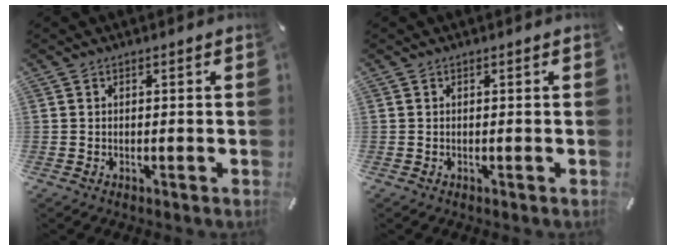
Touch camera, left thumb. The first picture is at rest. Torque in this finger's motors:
{"motor_torque": [-0.05, 0.04, -0.02, 0.08, 0.00]}